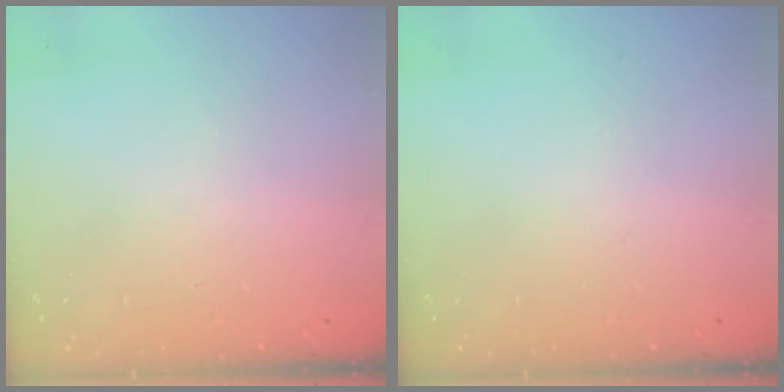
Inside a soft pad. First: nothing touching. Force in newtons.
{"total": 0.0}